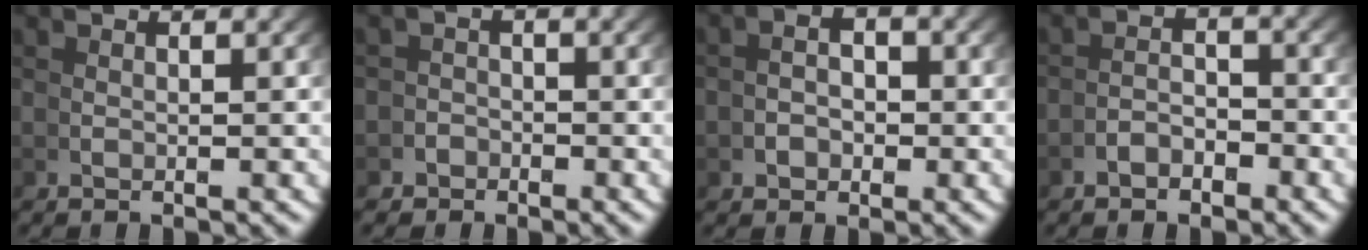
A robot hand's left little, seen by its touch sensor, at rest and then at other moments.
{"total": 2.0, "force": [-1.6, 0.9, -0.6], "torque": [0.021, -0.006, -0.032]}
{"total": 1.7, "force": [-0.4, 1.2, 1.2], "torque": [-0.009, -0.002, -0.009]}
{"total": 2.0, "force": [-1.9, 0.6, 0.5], "torque": [0.007, 0.001, -0.036]}